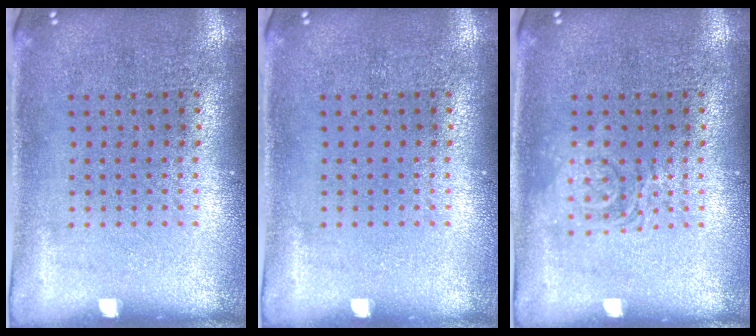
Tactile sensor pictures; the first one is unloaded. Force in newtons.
{"total": 0.0}
{"total": 2.0, "press": 2.0, "slide": 0.3}